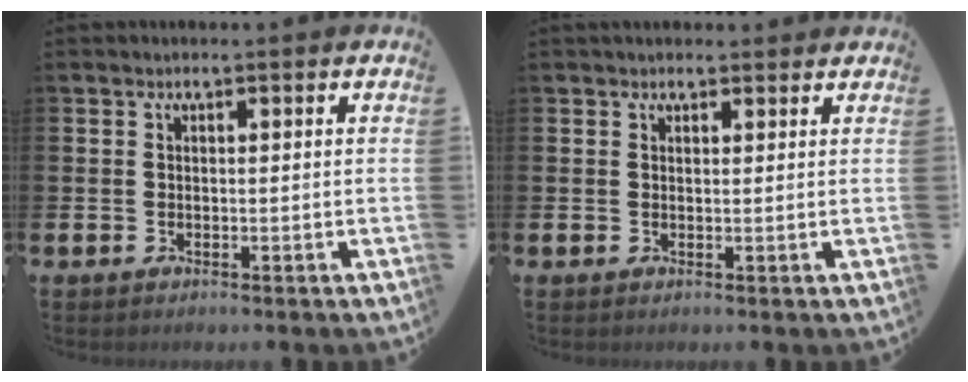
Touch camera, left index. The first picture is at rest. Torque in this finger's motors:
{"motor_torque": [1.19, -0.95, 0.14, 0.08]}